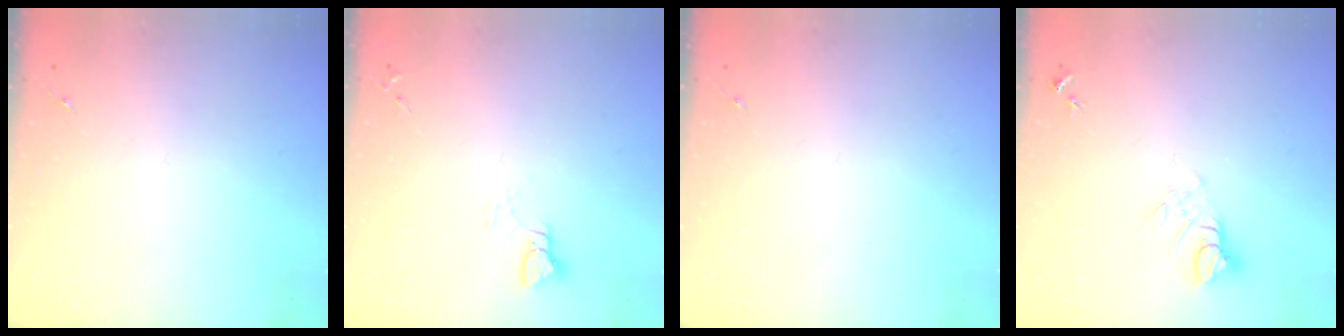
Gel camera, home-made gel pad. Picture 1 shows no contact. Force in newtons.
{"total": 3.0, "press": 3.0, "slide": 0.3}
{"total": 0.0}
{"total": 6.6, "press": 6.6, "slide": 0.5}